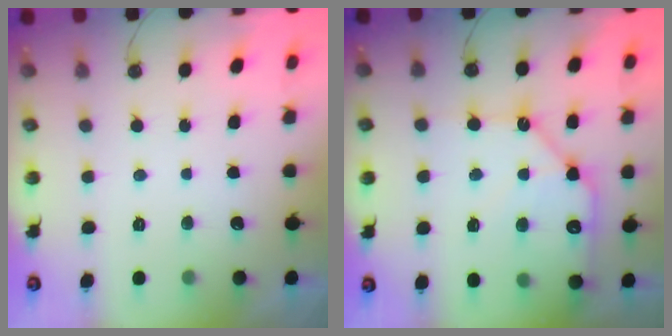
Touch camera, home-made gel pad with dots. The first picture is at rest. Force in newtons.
{"total": 13.8, "press": 13.7, "slide": 1.5}